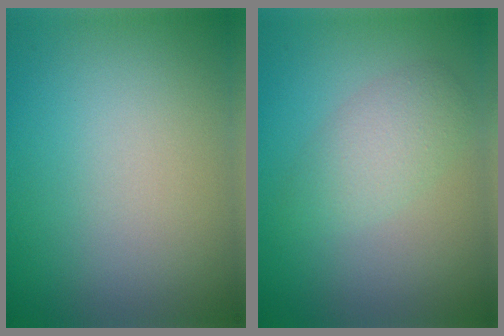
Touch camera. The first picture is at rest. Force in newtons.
{"total": 2.9, "press": 2.9, "slide": 0.2}